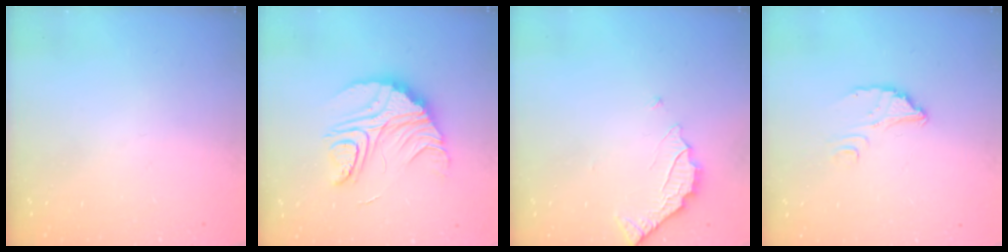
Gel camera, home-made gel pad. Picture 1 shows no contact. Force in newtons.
{"total": 15.9, "press": 15.8, "slide": 1.7}
{"total": 3.0, "press": 3.0, "slide": 0.3}
{"total": 2.9, "press": 2.9, "slide": 0.3}